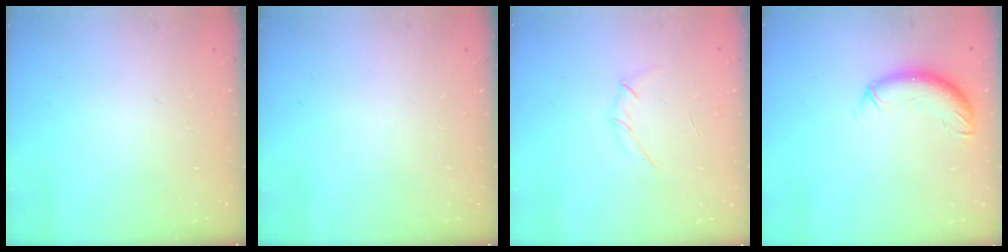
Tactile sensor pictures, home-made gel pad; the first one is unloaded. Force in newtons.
{"total": 0.0}
{"total": 3.2, "press": 3.0, "slide": 0.8}
{"total": 9.2, "press": 9.0, "slide": 1.9}